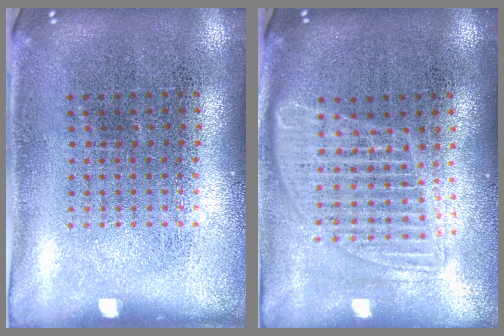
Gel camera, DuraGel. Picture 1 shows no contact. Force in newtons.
{"total": 1.7, "press": 1.5, "slide": 0.8}